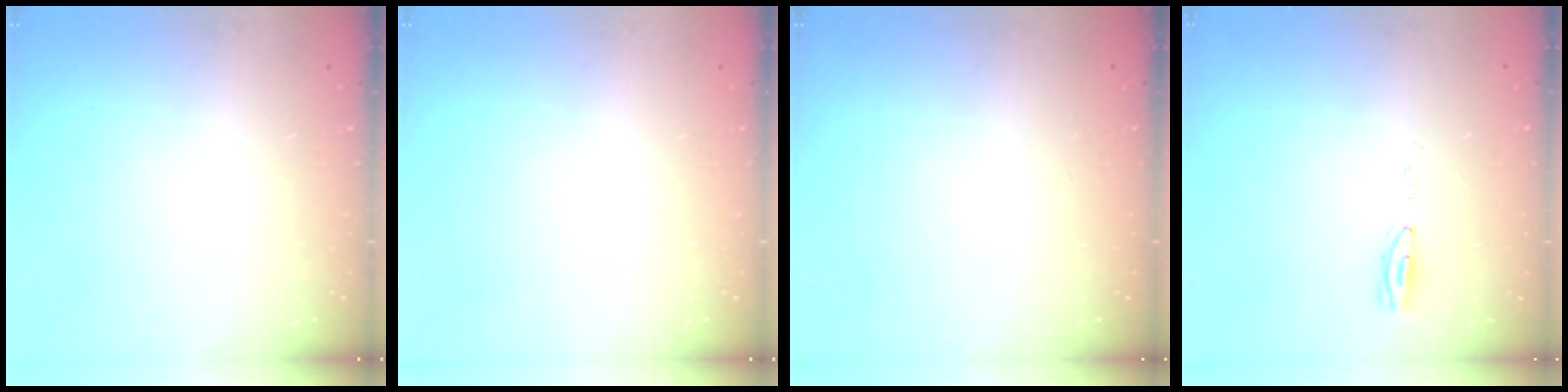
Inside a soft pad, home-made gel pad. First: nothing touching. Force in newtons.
{"total": 0.0}
{"total": 0.0}
{"total": 3.3, "press": 2.9, "slide": 1.7}